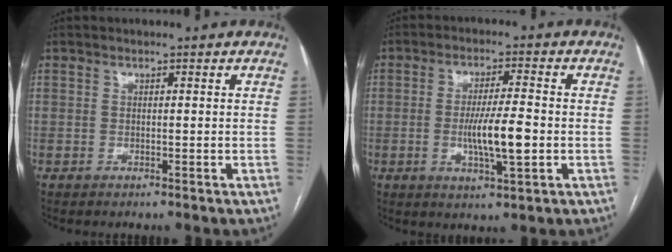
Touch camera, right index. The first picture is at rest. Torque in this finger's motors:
{"motor_torque": [1.37, -0.21, 0.64, 0.14]}